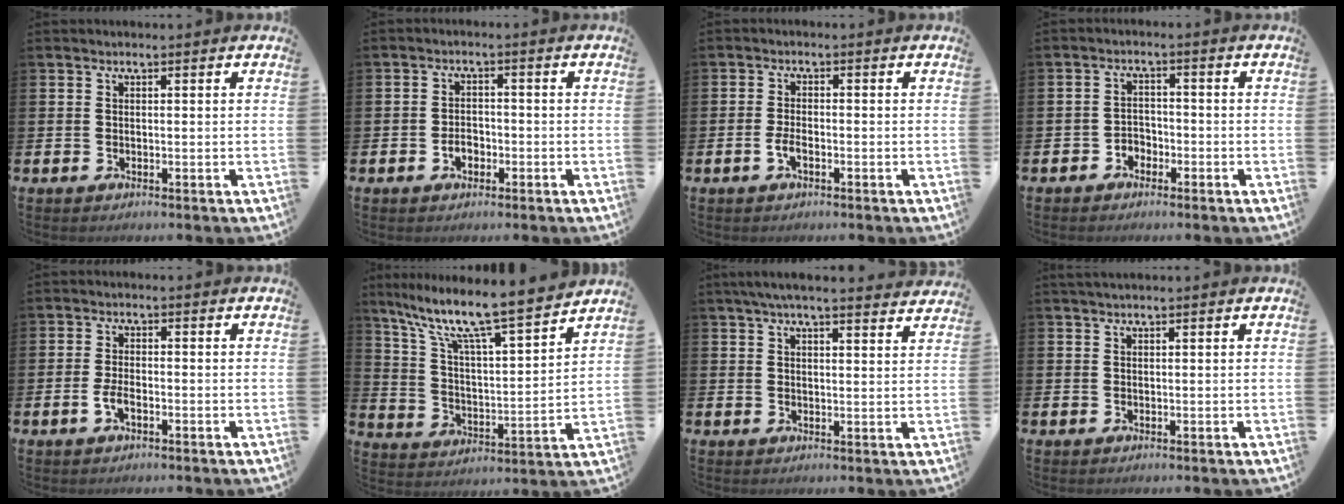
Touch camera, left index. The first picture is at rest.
{"total": 2.3, "force": [-1.0, 1.6, 1.3], "torque": [-0.010, -0.004, -0.025]}
{"total": 2.2, "force": [-0.9, 0.9, 1.8], "torque": [-0.033, 0.002, -0.017]}
{"total": 2.3, "force": [-1.8, 1.4, 0.2], "torque": [-0.010, 0.005, -0.041]}
{"total": 2.4, "force": [-0.9, 1.0, 2.0], "torque": [-0.029, 0.000, -0.019]}
{"total": 11.0, "force": [9.7, 1.1, 5.2], "torque": [-0.130, -0.070, 0.161]}
{"total": 4.8, "force": [4.4, 0.3, 1.8], "torque": [-0.039, -0.013, 0.079]}
{"total": 0.8, "force": [0.7, 0.0, 0.4], "torque": [0.000, -0.001, 0.010]}